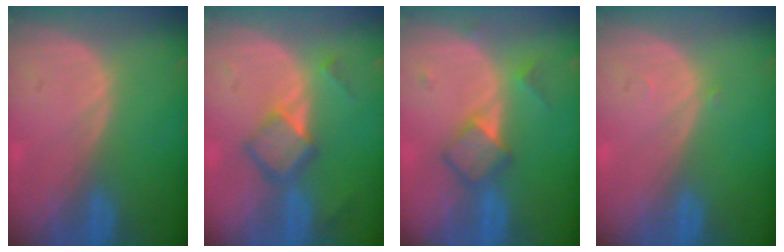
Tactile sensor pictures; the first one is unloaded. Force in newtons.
{"total": 5.8, "press": 5.0, "slide": 2.9}
{"total": 4.9, "press": 4.7, "slide": 1.4}
{"total": 0.5, "press": 0.4, "slide": 0.3}